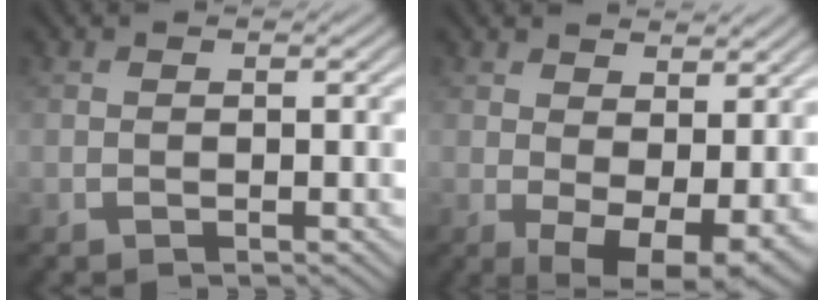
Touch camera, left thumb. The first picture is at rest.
{"total": 7.3, "force": [0.9, 3.8, 6.2], "torque": [-0.099, -0.016, 0.025]}